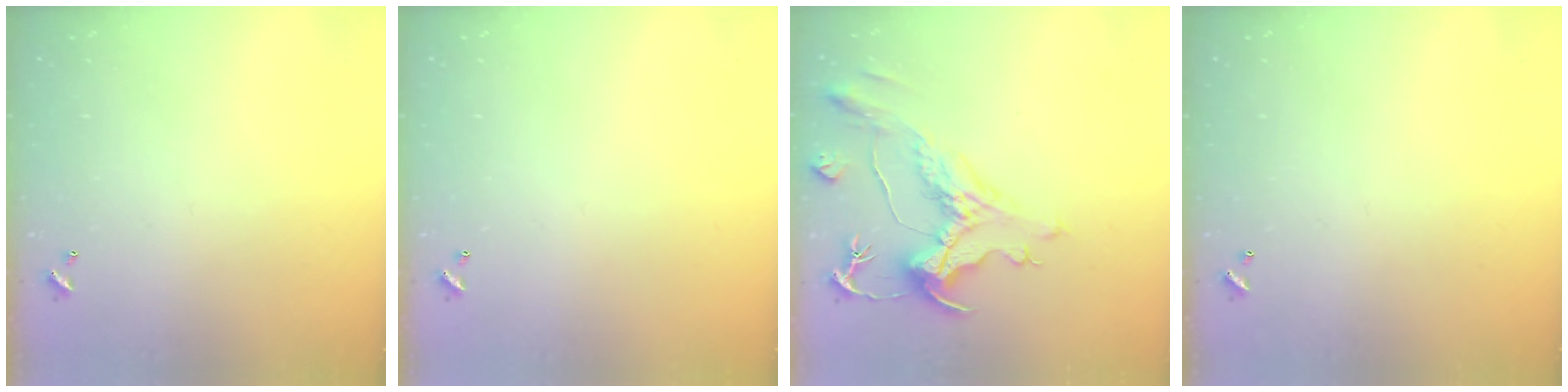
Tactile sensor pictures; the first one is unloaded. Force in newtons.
{"total": 0.0}
{"total": 1.9, "press": 0.9, "slide": 1.7}
{"total": 0.0}